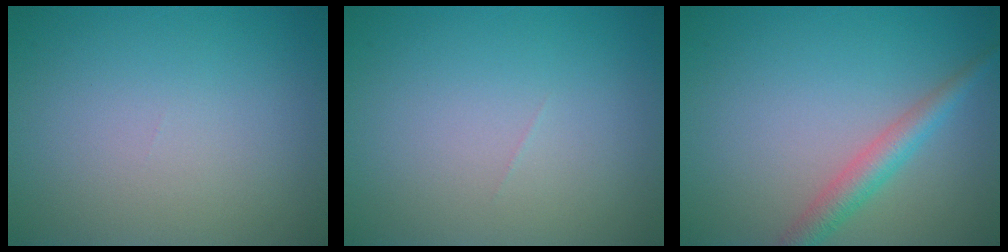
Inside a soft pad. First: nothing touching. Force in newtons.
{"total": 0.0}
{"total": 2.9, "press": 2.9, "slide": 0.1}